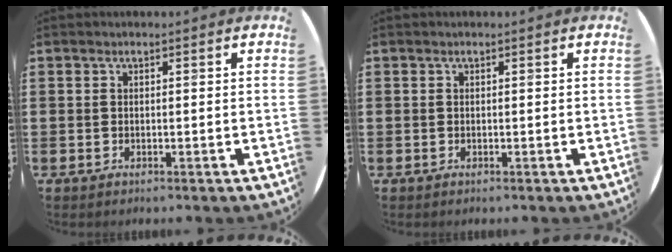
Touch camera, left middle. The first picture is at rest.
{"total": 0.0}